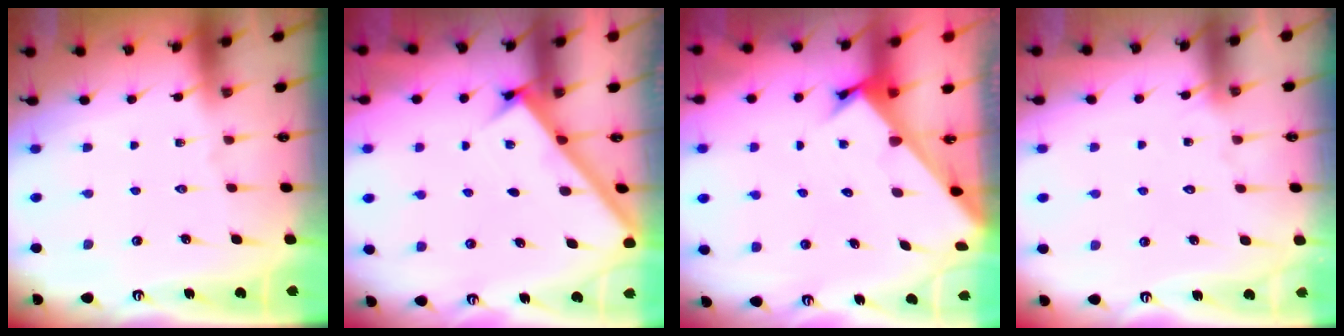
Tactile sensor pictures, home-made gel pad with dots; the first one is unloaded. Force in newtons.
{"total": 2.6, "press": 2.6, "slide": 0.3}
{"total": 2.7, "press": 2.7, "slide": 0.3}
{"total": 5.9, "press": 5.9, "slide": 0.6}